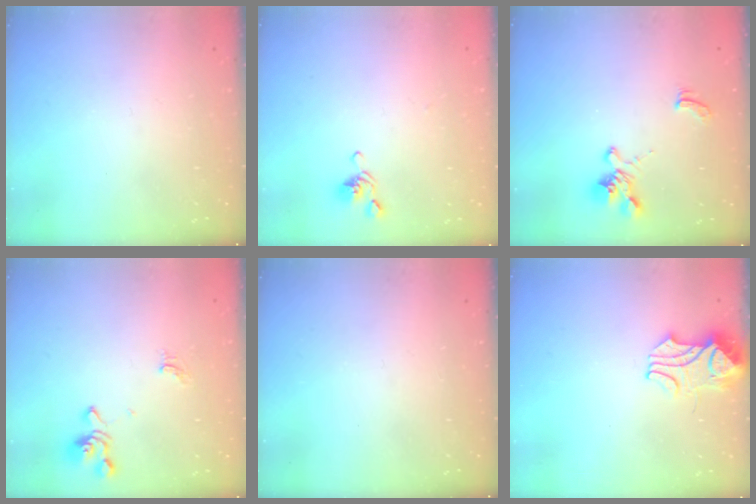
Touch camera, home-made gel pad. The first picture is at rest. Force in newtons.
{"total": 2.7, "press": 2.6, "slide": 0.6}
{"total": 1.5, "press": 1.0, "slide": 1.1}
{"total": 2.6, "press": 2.5, "slide": 0.6}
{"total": 0.0}
{"total": 3.7, "press": 3.6, "slide": 0.5}